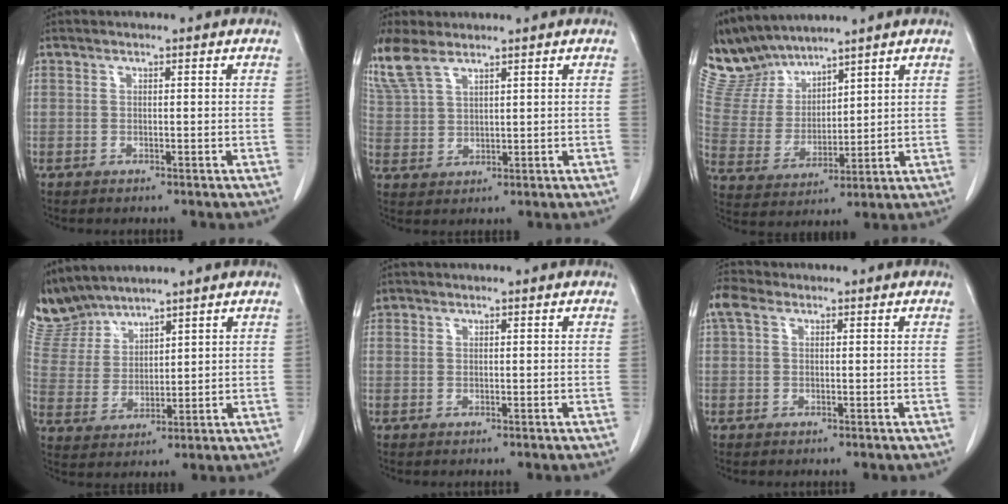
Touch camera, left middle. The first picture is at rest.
{"total": 7.2, "force": [5.7, 2.4, 3.8], "torque": [-0.096, 0.014, 0.129]}
{"total": 9.6, "force": [9.3, 1.9, 0.8], "torque": [-0.041, 0.011, 0.211]}
{"total": 7.6, "force": [7.5, 1.0, 0.4], "torque": [-0.030, 0.016, 0.171]}
{"total": 1.1, "force": [0.7, 0.8, 0.1], "torque": [0.000, 0.015, 0.014]}
{"total": 3.2, "force": [1.5, 2.0, 2.1], "torque": [-0.056, 0.030, 0.034]}